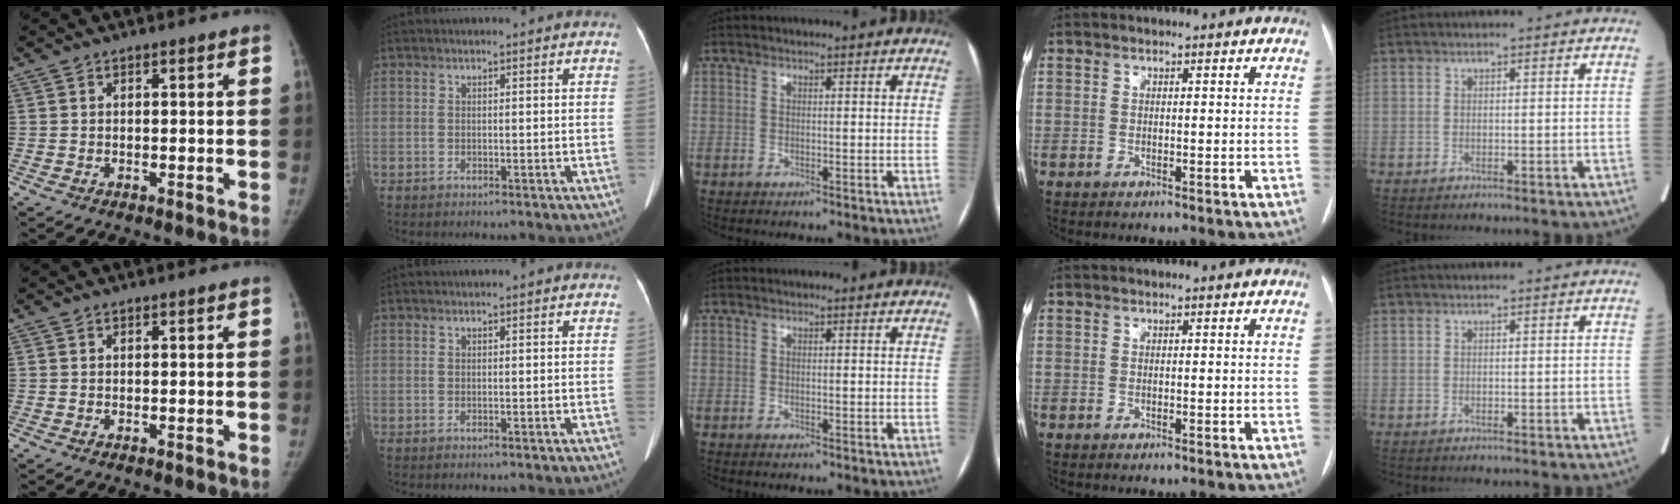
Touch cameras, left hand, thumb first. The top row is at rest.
{}